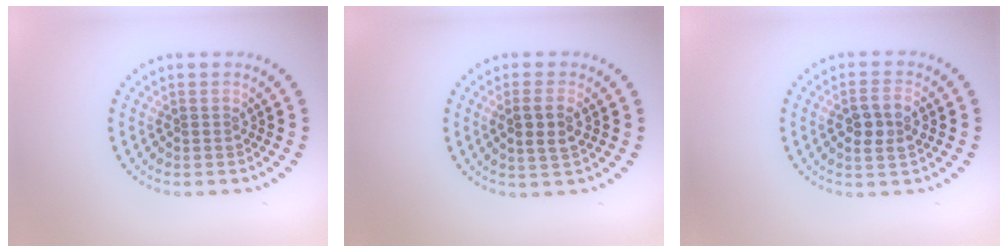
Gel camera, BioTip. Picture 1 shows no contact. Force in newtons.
{"total": 2.4, "press": 2.3, "slide": 0.8}
{"total": 2.8, "press": 2.7, "slide": 0.5}